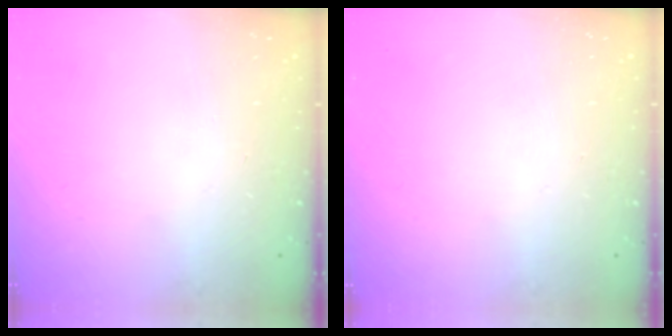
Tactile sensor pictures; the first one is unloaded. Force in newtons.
{"total": 0.0}